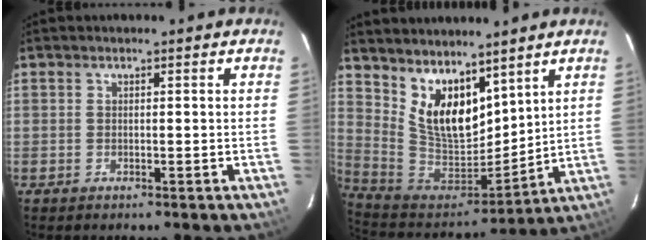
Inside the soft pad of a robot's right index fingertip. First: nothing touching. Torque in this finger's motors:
{"motor_torque": [0.28, 0.25, 0.27, 0.12]}